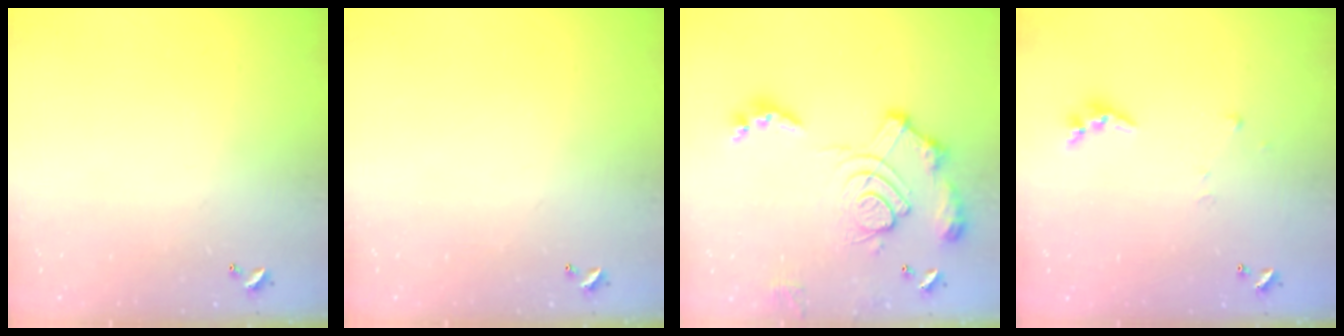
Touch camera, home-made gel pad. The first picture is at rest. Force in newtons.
{"total": 0.0}
{"total": 17.1, "press": 17.0, "slide": 1.6}
{"total": 4.7, "press": 4.7, "slide": 0.3}